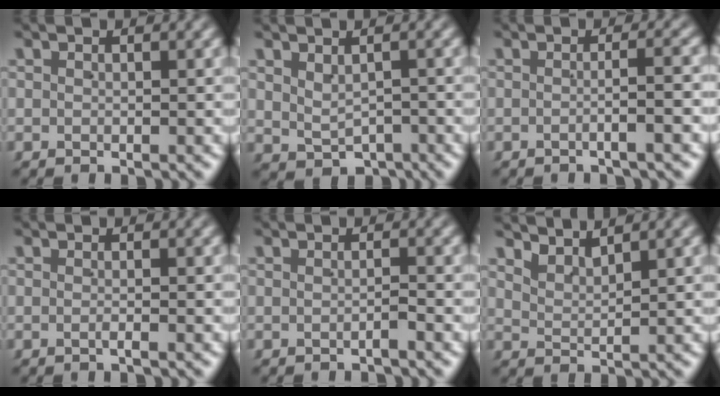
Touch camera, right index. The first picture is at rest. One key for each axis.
{"total": 1.7, "fx": -0.1, "fy": 1.3, "fz": 1.1, "tx": -0.006, "ty": -0.009, "tz": 0.007}
{"total": 1.9, "fx": -1.0, "fy": -0.5, "fz": 1.5, "tx": -0.022, "ty": 0.003, "tz": -0.019}
{"total": 0.6, "fx": -0.5, "fy": 0.0, "fz": 0.4, "tx": -0.010, "ty": 0.002, "tz": -0.011}
{"total": 0.6, "fx": -0.6, "fy": -0.1, "fz": 0.1, "tx": 0.000, "ty": 0.002, "tz": -0.012}
{"total": 2.4, "fx": 2.4, "fy": 0.1, "fz": 0.3, "tx": -0.015, "ty": -0.002, "tz": 0.046}